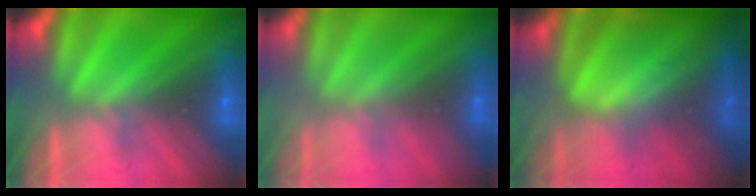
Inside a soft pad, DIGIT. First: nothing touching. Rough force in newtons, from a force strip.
{"total": 2.8}
{"total": 9.0}